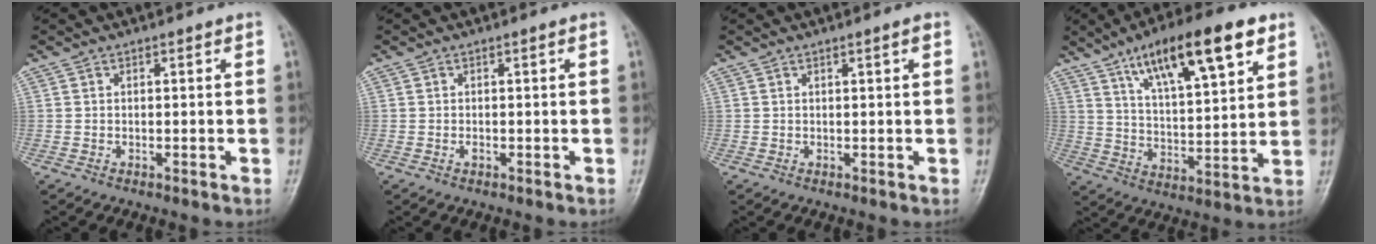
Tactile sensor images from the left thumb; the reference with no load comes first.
{"total": 0.7, "force": [-0.2, 0.3, 0.6], "torque": [-0.011, 0.004, -0.001]}
{"total": 1.2, "force": [0.6, 0.0, 1.1], "torque": [-0.018, 0.000, 0.009]}
{"total": 18.5, "force": [10.0, 5.6, 14.5], "torque": [-0.208, -0.030, 0.167]}